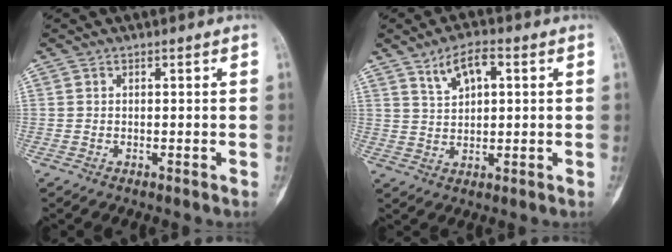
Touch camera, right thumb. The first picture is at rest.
{"total": 6.4, "force": [2.9, 3.0, 4.9], "torque": [-0.078, -0.005, 0.055]}